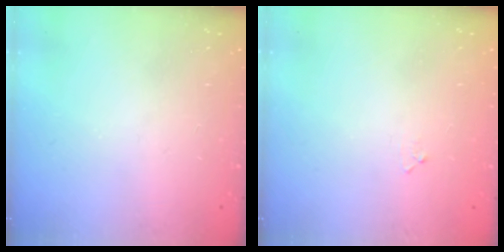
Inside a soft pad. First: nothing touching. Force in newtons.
{"total": 3.6, "press": 3.6, "slide": 0.5}